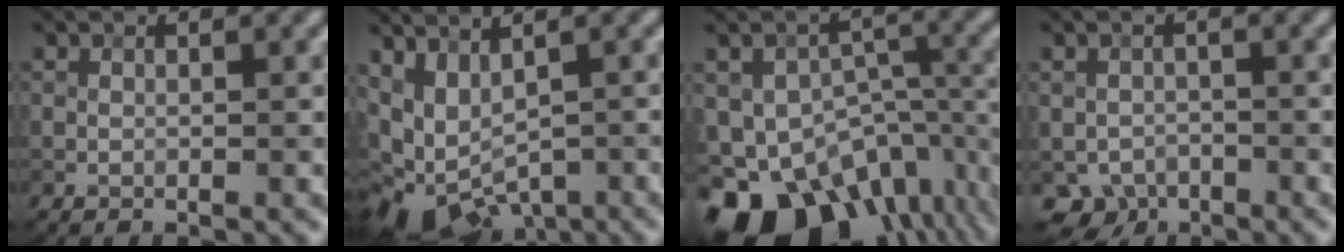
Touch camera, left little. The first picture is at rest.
{"total": 7.2, "force": [-1.7, 4.1, 5.6], "torque": [-0.097, -0.016, -0.001]}
{"total": 16.3, "force": [-9.0, 10.5, 8.7], "torque": [-0.164, -0.029, -0.113]}
{"total": 3.1, "force": [-1.7, 2.4, 1.1], "torque": [-0.017, -0.009, -0.027]}